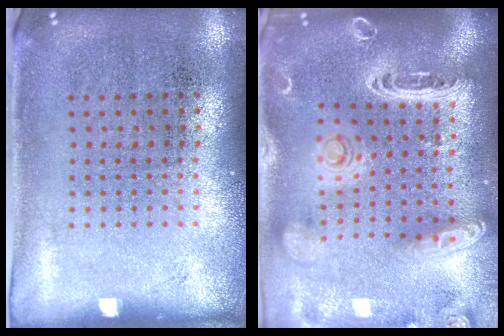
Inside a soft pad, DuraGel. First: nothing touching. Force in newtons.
{"total": 3.3, "press": 2.7, "slide": 1.9}